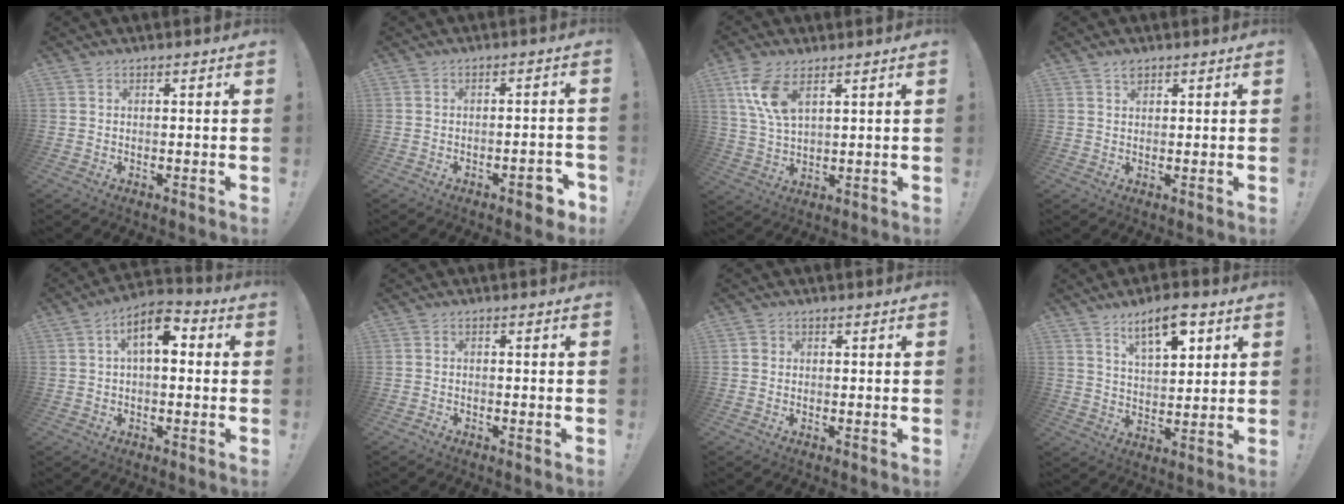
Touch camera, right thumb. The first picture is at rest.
{"total": 5.2, "force": [-3.2, 1.4, 3.9], "torque": [-0.053, 0.015, -0.049]}
{"total": 9.8, "force": [5.2, 4.5, 6.9], "torque": [-0.154, -0.011, 0.099]}
{"total": 1.9, "force": [1.4, 1.0, 0.8], "torque": [-0.002, -0.009, 0.023]}
{"total": 8.8, "force": [2.4, 4.3, 7.2], "torque": [-0.107, -0.008, 0.041]}
{"total": 1.2, "force": [-1.1, 0.2, 0.4], "torque": [-0.013, 0.004, -0.018]}
{"total": 1.2, "force": [0.4, 1.2, 0.2], "torque": [-0.004, 0.003, 0.007]}
{"total": 10.2, "force": [6.1, 4.0, 7.1], "torque": [-0.103, -0.027, 0.104]}